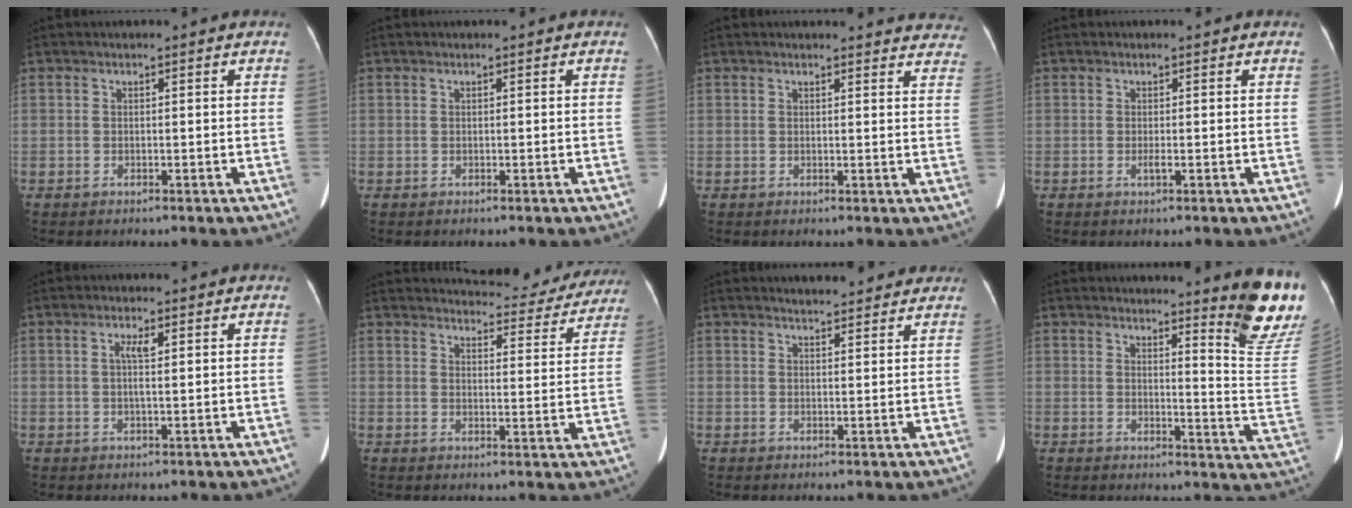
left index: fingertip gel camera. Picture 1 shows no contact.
{"total": 0.0}
{"total": 13.7, "force": [13.2, 3.1, 2.2], "torque": [0.011, -0.043, 0.115]}
{"total": 0.8, "force": [-0.4, 0.0, 0.7], "torque": [-0.015, -0.006, -0.004]}
{"total": 2.3, "force": [0.6, 0.3, 2.2], "torque": [-0.043, 0.006, 0.009]}
{"total": 13.9, "force": [13.3, 3.2, 2.3], "torque": [-0.002, -0.026, 0.140]}
{"total": 6.0, "force": [5.5, 1.6, 1.7], "torque": [-0.016, 0.013, 0.062]}
{"total": 11.2, "force": [9.6, -0.3, 5.7], "torque": [-0.054, -0.086, 0.098]}